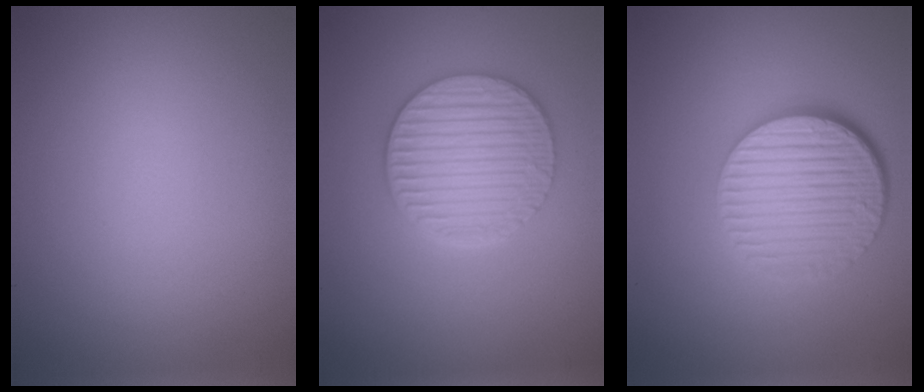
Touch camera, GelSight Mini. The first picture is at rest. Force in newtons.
{"total": 5.1, "press": 4.3, "slide": 2.8}
{"total": 6.7, "press": 4.4, "slide": 5.0}